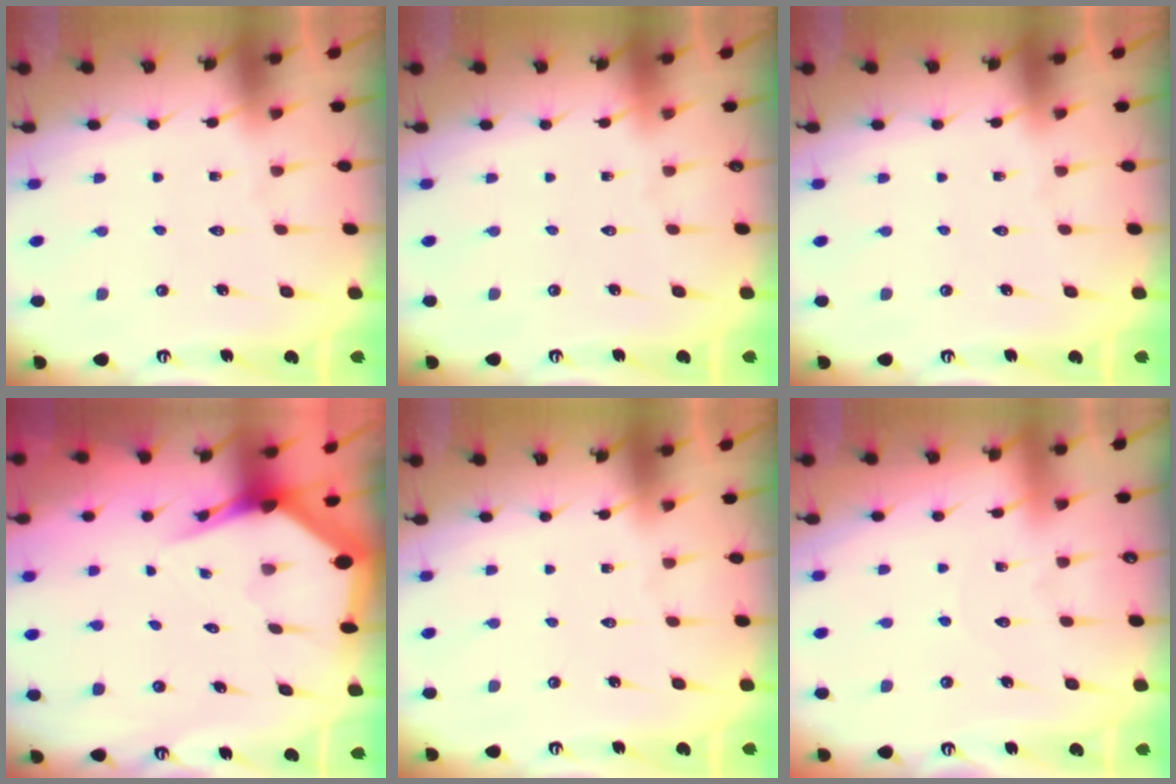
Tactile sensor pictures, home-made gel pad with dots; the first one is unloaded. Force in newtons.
{"total": 0.0}
{"total": 0.0}
{"total": 3.5, "press": 3.5, "slide": 0.5}
{"total": 0.0}
{"total": 2.9, "press": 2.9, "slide": 0.2}